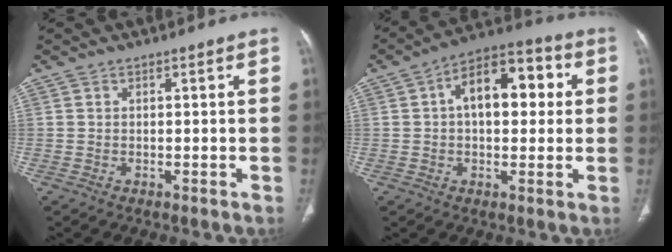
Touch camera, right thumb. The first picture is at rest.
{"total": 13.7, "force": [2.4, 7.8, 11.0], "torque": [-0.134, 0.029, 0.029]}